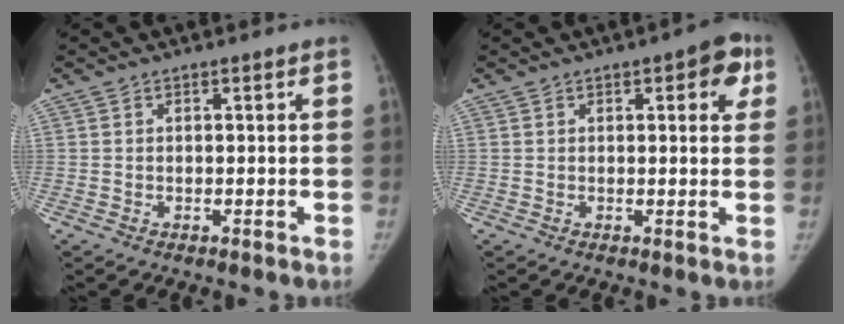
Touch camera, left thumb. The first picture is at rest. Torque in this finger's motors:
{"motor_torque": [-0.09, 0.07, 0.01, 0.38, -0.01]}